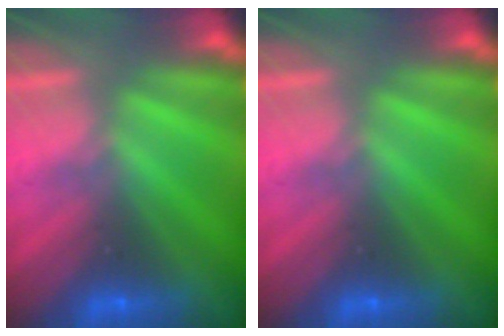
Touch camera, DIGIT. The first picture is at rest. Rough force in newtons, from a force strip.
{"total": 0.0}